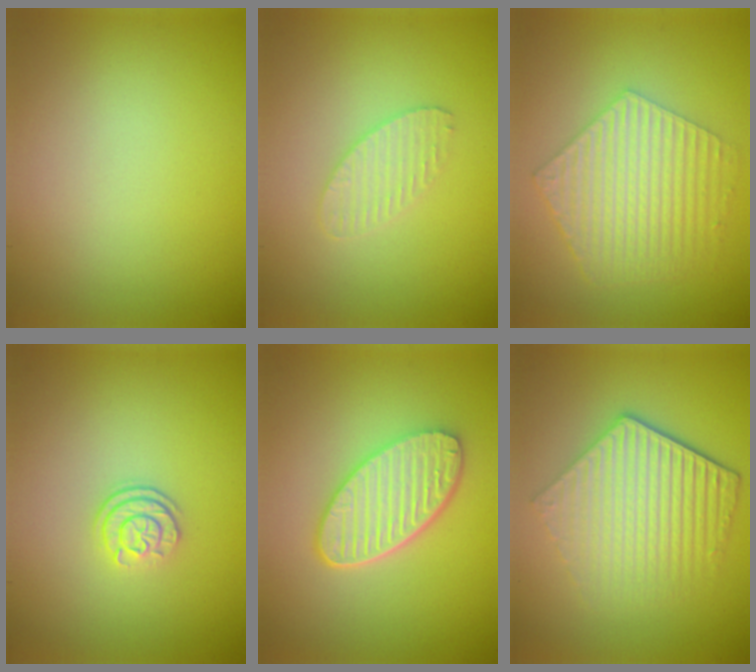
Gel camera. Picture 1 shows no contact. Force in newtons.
{"total": 2.0, "press": 2.0, "slide": 0.1}
{"total": 6.0, "press": 4.4, "slide": 4.0}
{"total": 2.4, "press": 1.8, "slide": 1.6}
{"total": 5.7, "press": 4.5, "slide": 3.5}
{"total": 6.2, "press": 4.5, "slide": 4.3}